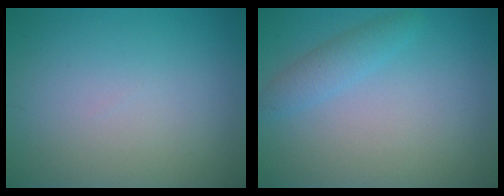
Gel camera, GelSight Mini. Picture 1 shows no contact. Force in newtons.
{"total": 1.9, "press": 1.9, "slide": 0.1}